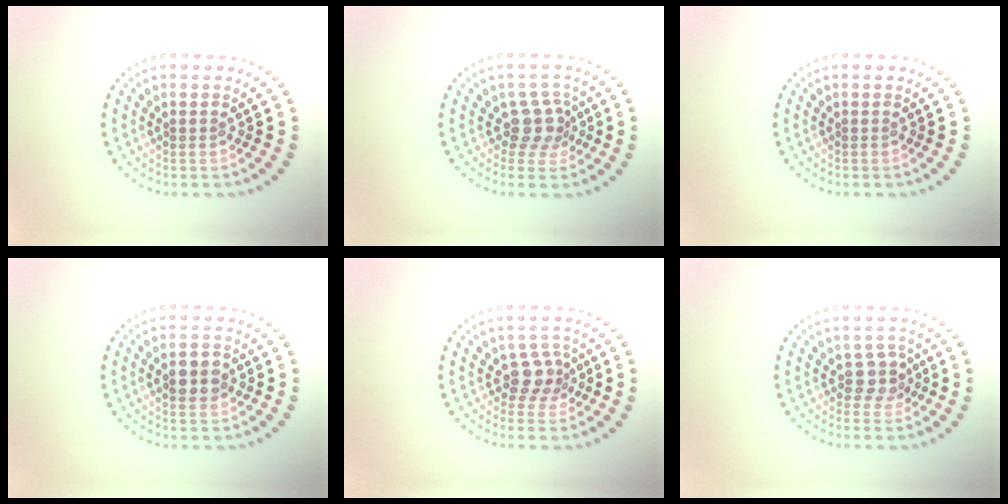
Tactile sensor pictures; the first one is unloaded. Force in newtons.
{"total": 2.8, "press": 2.1, "slide": 1.8}
{"total": 0.0}
{"total": 2.8, "press": 2.8, "slide": 0.1}
{"total": 2.5, "press": 1.9, "slide": 1.6}
{"total": 1.9, "press": 1.6, "slide": 1.0}